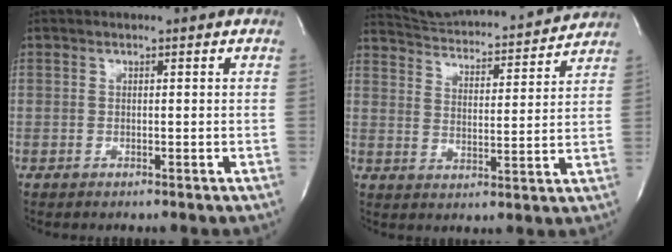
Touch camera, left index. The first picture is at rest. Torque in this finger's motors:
{"motor_torque": [-0.12, -0.20, 0.09, 0.01]}